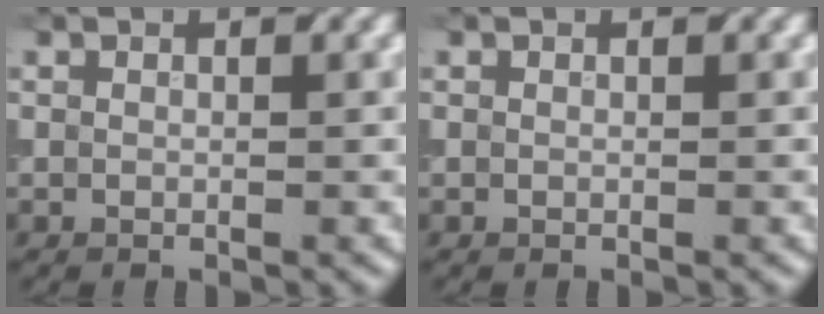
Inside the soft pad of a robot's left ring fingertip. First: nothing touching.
{"total": 0.0}